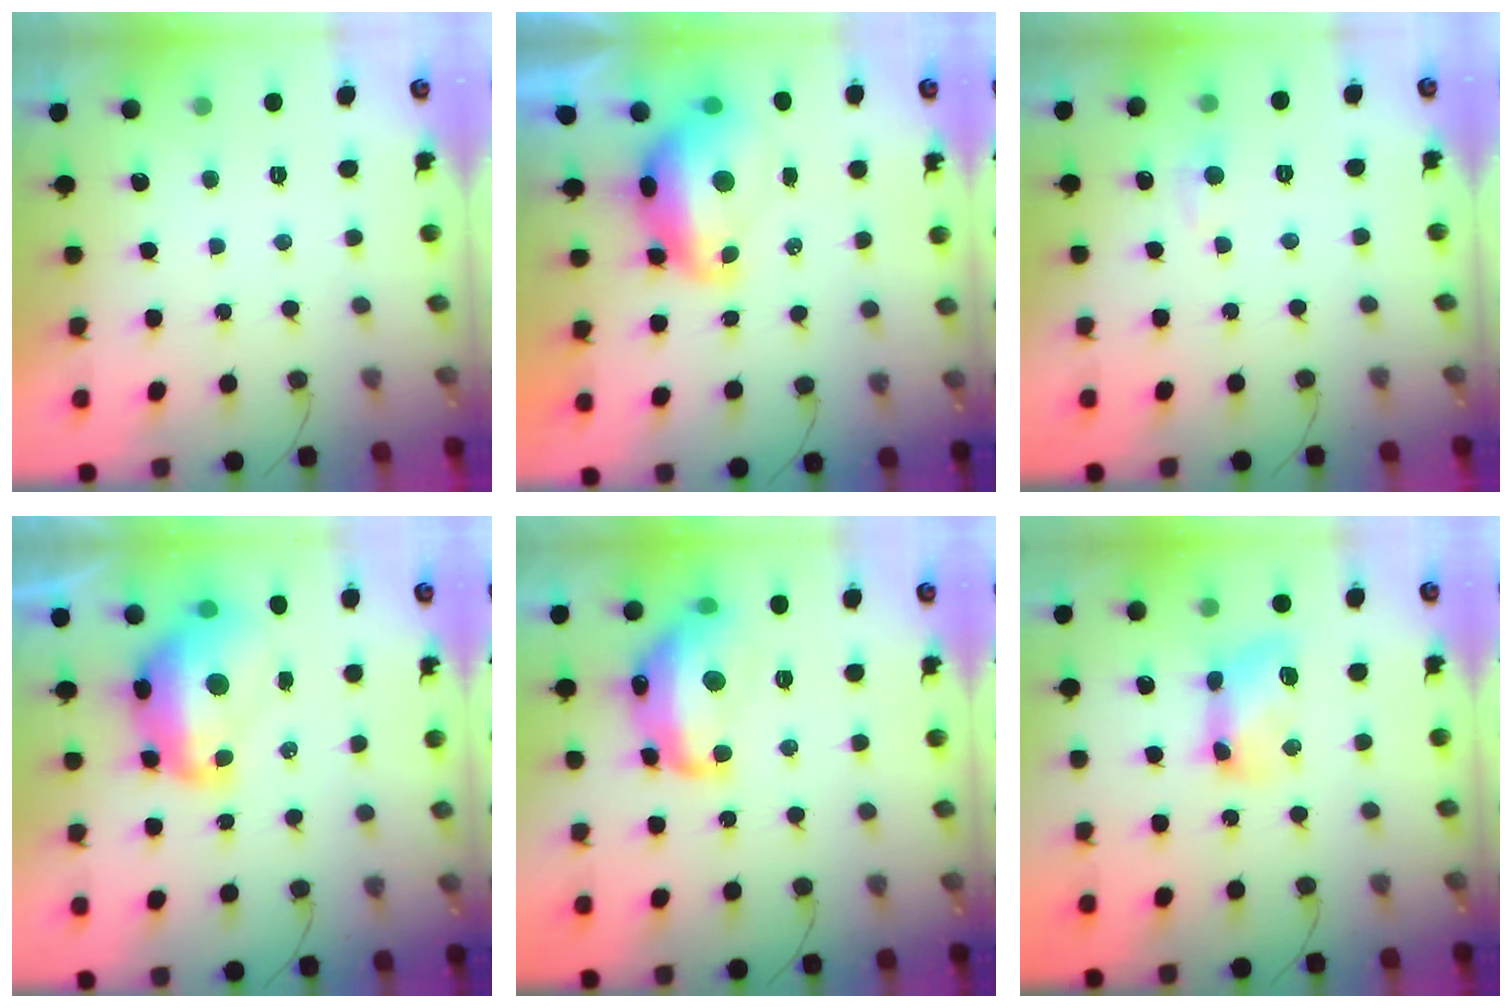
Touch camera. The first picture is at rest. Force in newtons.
{"total": 11.5, "press": 11.4, "slide": 1.2}
{"total": 5.0, "press": 5.0, "slide": 0.7}
{"total": 15.7, "press": 15.6, "slide": 1.6}
{"total": 16.1, "press": 16.0, "slide": 1.1}
{"total": 10.1, "press": 10.0, "slide": 0.5}